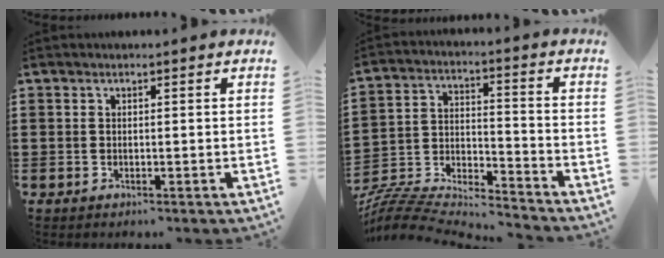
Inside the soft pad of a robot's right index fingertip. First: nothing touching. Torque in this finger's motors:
{"motor_torque": [-1.12, 1.02, -1.05, -0.21]}